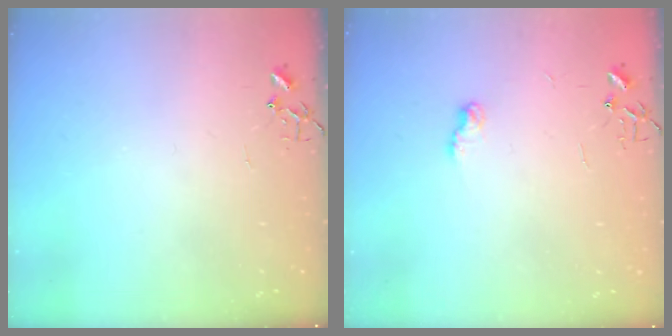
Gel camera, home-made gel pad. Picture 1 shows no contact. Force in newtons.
{"total": 6.2, "press": 6.1, "slide": 0.8}